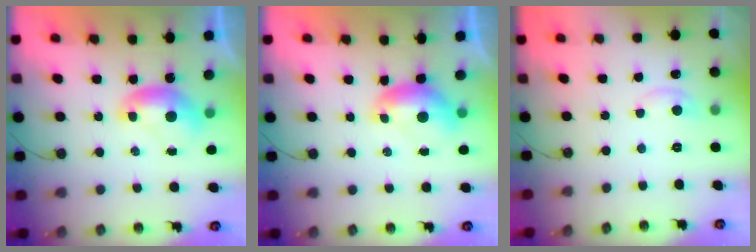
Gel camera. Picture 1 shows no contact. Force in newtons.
{"total": 0.7, "press": 0.4, "slide": 0.6}
{"total": 1.2, "press": 0.9, "slide": 0.8}